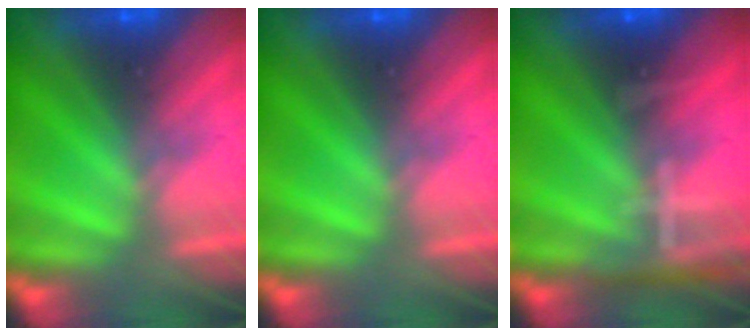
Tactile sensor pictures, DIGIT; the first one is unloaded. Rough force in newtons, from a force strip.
{"total": 0.0}
{"total": 7.4}